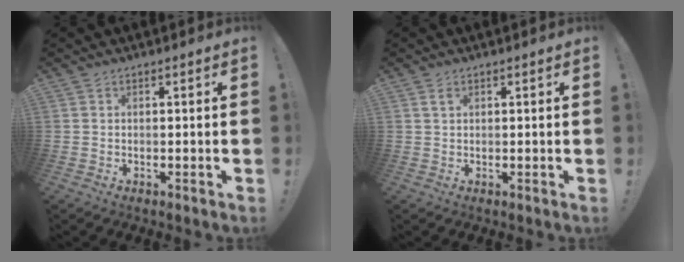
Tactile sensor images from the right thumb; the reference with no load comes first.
{"total": 1.6, "force": [0.7, 0.5, 1.3], "torque": [-0.024, 0.000, 0.012]}